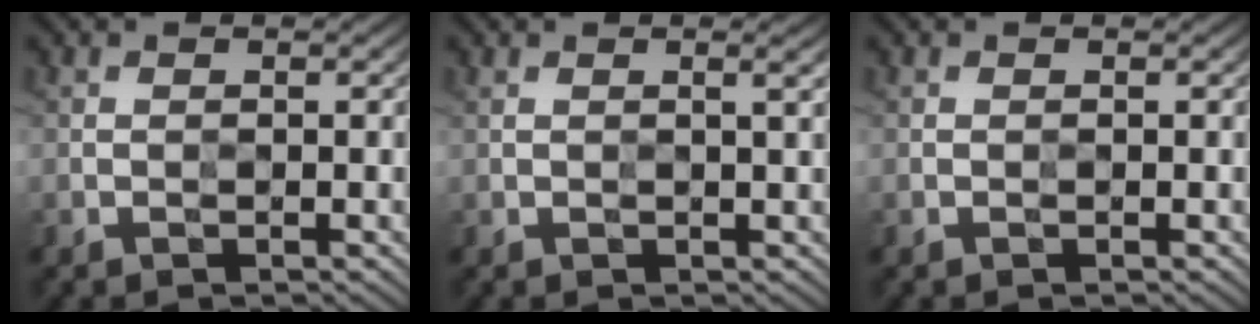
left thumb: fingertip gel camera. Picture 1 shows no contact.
{"total": 1.2, "force": [0.6, 0.1, 1.1], "torque": [-0.022, 0.003, 0.005]}
{"total": 0.0}